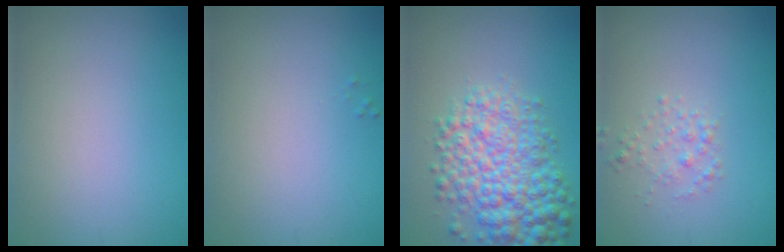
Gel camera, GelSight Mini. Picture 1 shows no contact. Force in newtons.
{"total": 0.0}
{"total": 7.4, "press": 7.4, "slide": 0.2}
{"total": 1.3, "press": 1.3, "slide": 0.0}